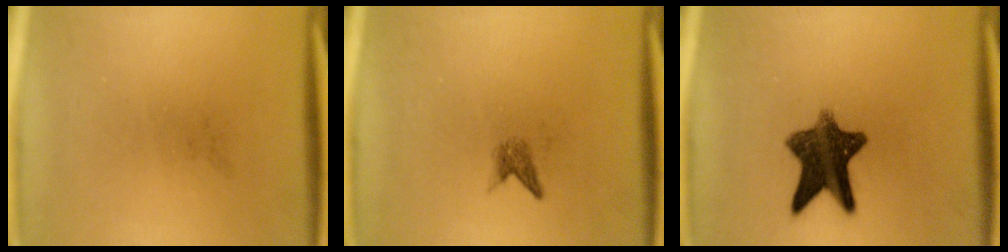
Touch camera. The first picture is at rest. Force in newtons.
{"total": 1.3}
{"total": 10.2}